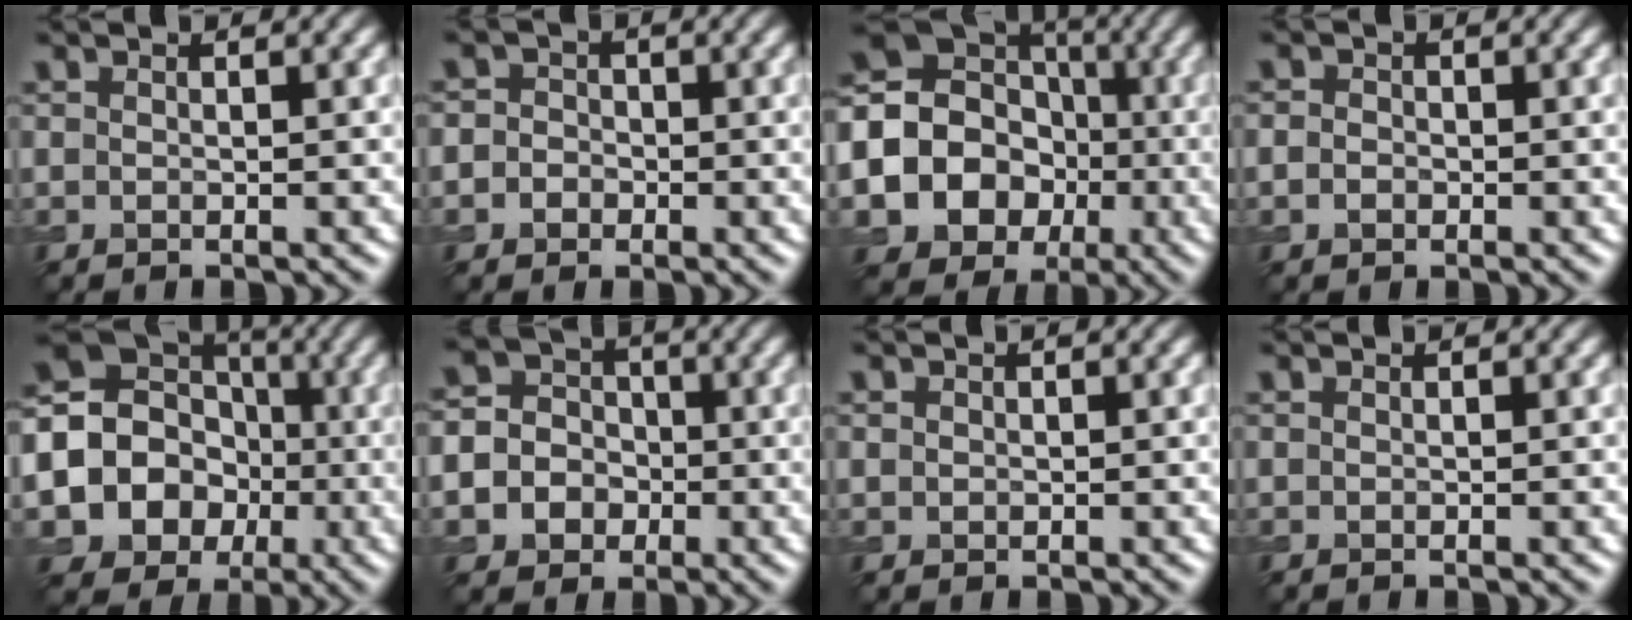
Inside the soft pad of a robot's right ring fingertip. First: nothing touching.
{"total": 2.9, "force": [-0.3, 2.7, 1.0], "torque": [0.014, 0.015, -0.035]}
{"total": 19.4, "force": [-4.2, 17.8, 6.3], "torque": [-0.167, -0.014, -0.099]}
{"total": 1.5, "force": [-0.3, 1.4, 0.7], "torque": [-0.006, 0.000, -0.013]}
{"total": 15.5, "force": [-3.0, 14.3, 5.2], "torque": [-0.126, -0.005, -0.070]}
{"total": 9.2, "force": [-2.9, 8.4, 2.4], "torque": [-0.057, -0.017, -0.074]}
{"total": 0.5, "force": [0.1, 0.5, 0.1], "torque": [0.002, -0.002, 0.002]}
{"total": 0.0}